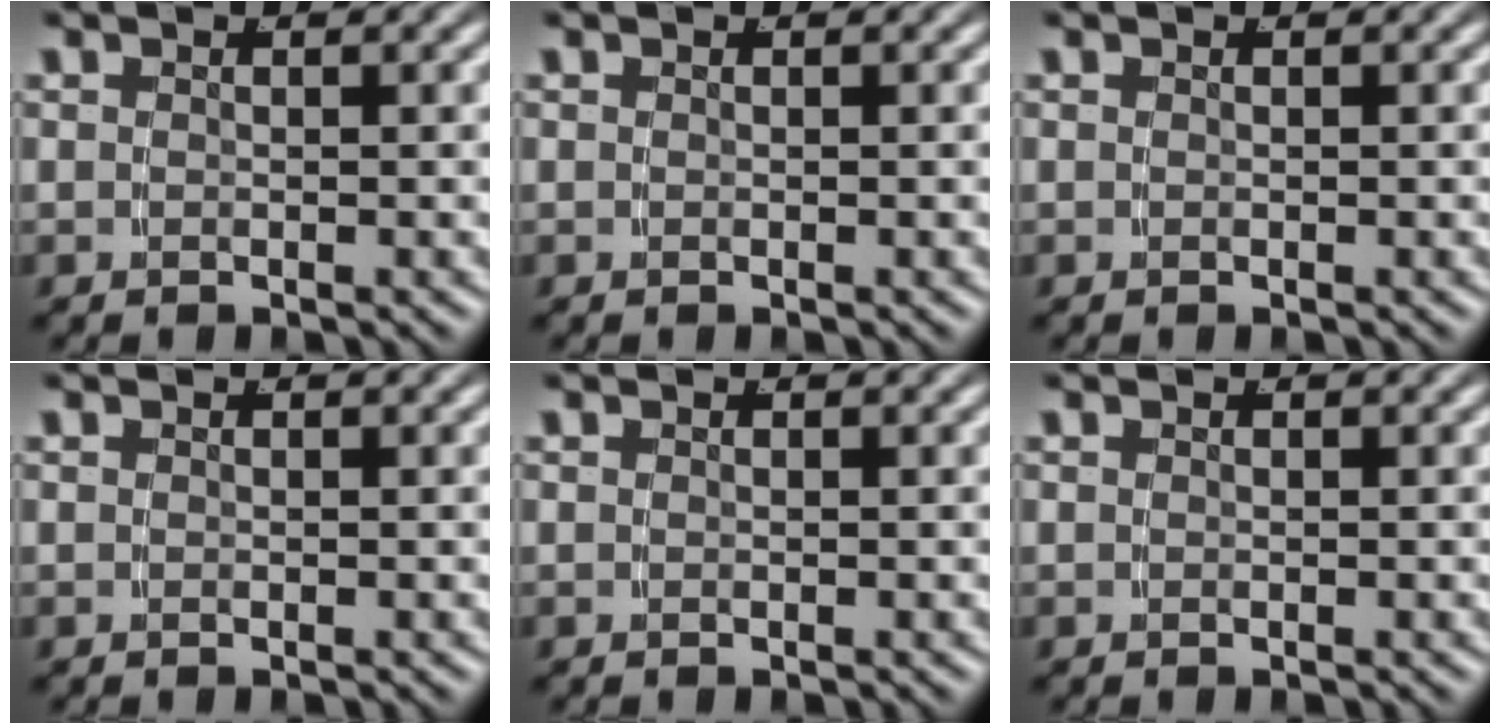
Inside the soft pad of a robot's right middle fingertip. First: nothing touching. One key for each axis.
{"total": 0.0}
{"total": 0.0}
{"total": 0.0}
{"total": 0.0}
{"total": 0.0}